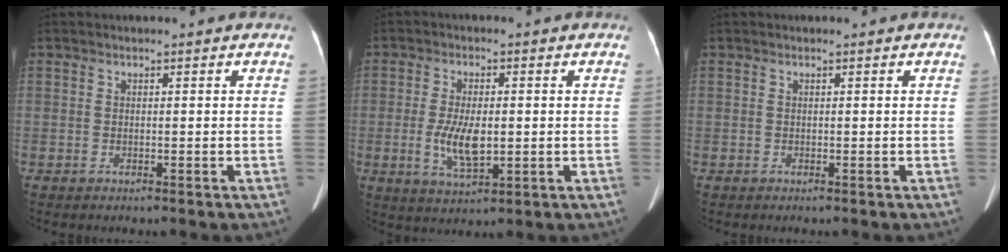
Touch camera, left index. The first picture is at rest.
{"total": 6.5, "force": [-0.7, 2.4, 6.0], "torque": [-0.123, -0.007, -0.008]}
{"total": 0.0}